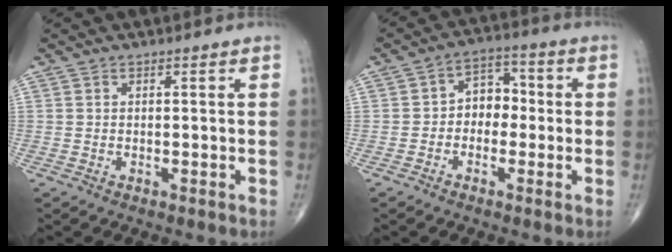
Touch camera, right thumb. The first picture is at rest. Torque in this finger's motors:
{"motor_torque": [-0.13, 0.33, -0.06, -0.10, 0.04]}